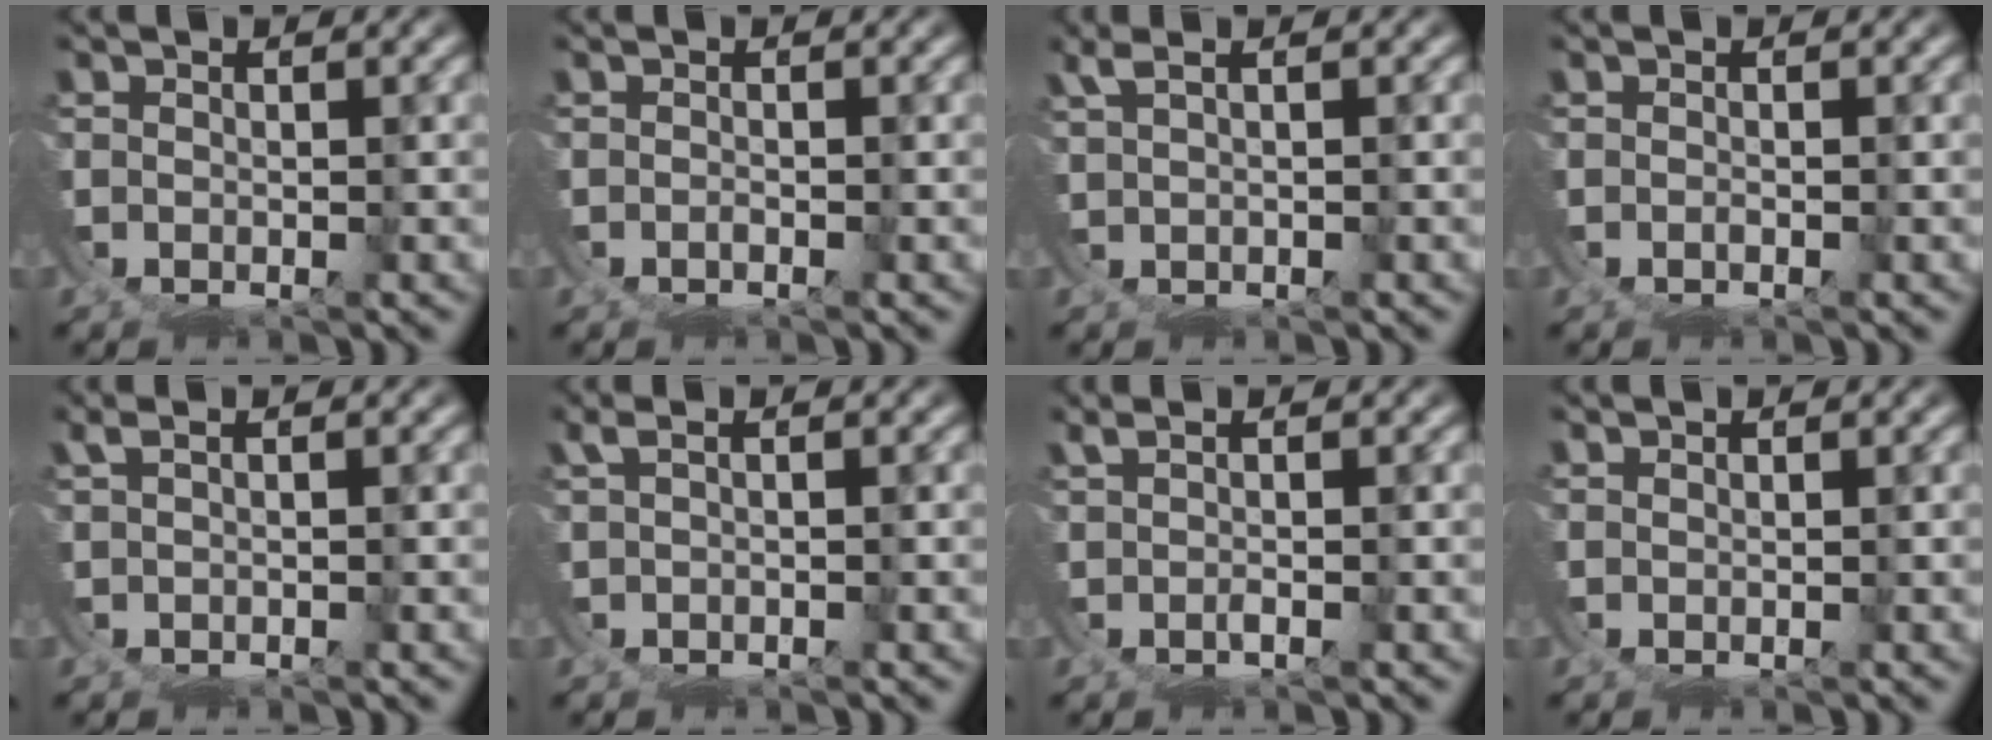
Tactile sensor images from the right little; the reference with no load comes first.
{"total": 1.2, "force": [-0.9, 0.5, 0.5], "torque": [-0.011, -0.009, -0.011]}
{"total": 1.8, "force": [1.7, 0.0, 0.6], "torque": [-0.004, 0.015, 0.025]}
{"total": 0.9, "force": [-0.6, 0.4, 0.5], "torque": [-0.009, -0.007, -0.007]}
{"total": 1.1, "force": [1.0, 0.1, 0.5], "torque": [-0.003, 0.013, 0.012]}
{"total": 1.3, "force": [0.9, 0.5, 0.8], "torque": [-0.009, 0.014, 0.010]}
{"total": 1.8, "force": [1.2, -0.2, 1.2], "torque": [-0.012, 0.011, 0.018]}
{"total": 1.1, "force": [0.9, -0.6, -0.3], "torque": [0.011, 0.006, 0.014]}